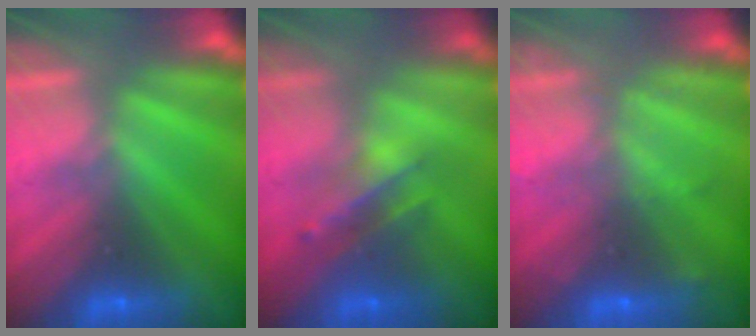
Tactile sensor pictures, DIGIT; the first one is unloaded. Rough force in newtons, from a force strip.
{"total": 2.4}
{"total": 2.3}